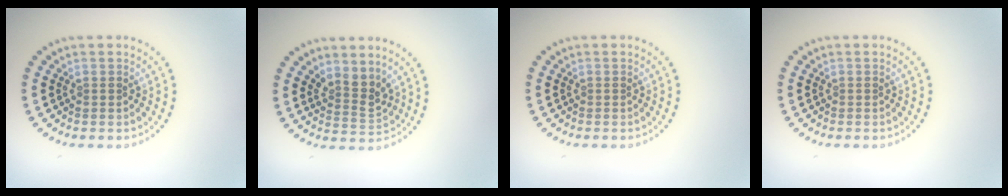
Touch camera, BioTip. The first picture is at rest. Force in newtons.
{"total": 2.5, "press": 1.9, "slide": 1.7}
{"total": 0.0}
{"total": 0.0}